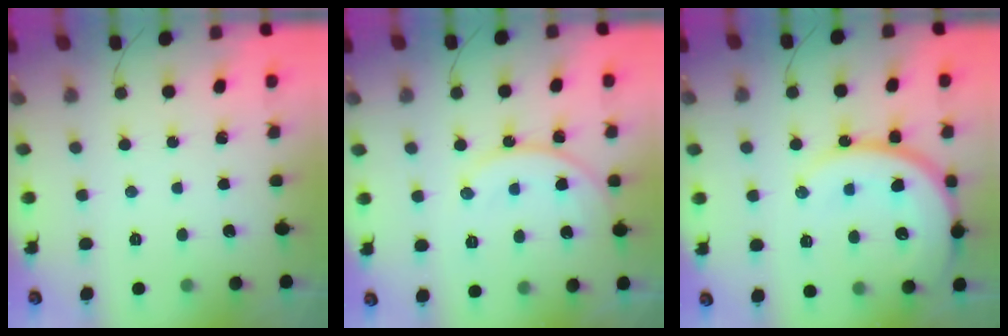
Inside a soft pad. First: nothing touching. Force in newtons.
{"total": 11.7, "press": 11.6, "slide": 1.1}
{"total": 18.7, "press": 18.6, "slide": 1.9}